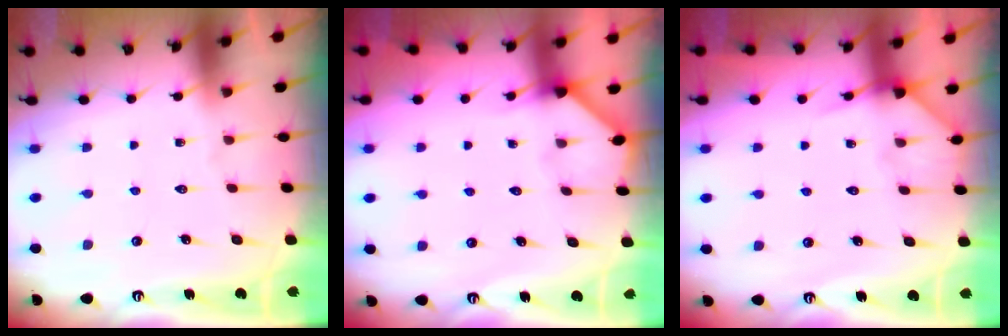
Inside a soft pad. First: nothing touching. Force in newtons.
{"total": 2.6, "press": 2.6, "slide": 0.2}
{"total": 5.1, "press": 5.0, "slide": 0.6}